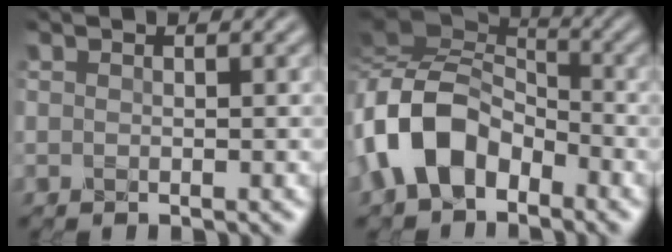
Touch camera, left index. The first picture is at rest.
{"total": 8.6, "force": [-3.3, 5.4, 5.7], "torque": [-0.119, 0.011, -0.073]}